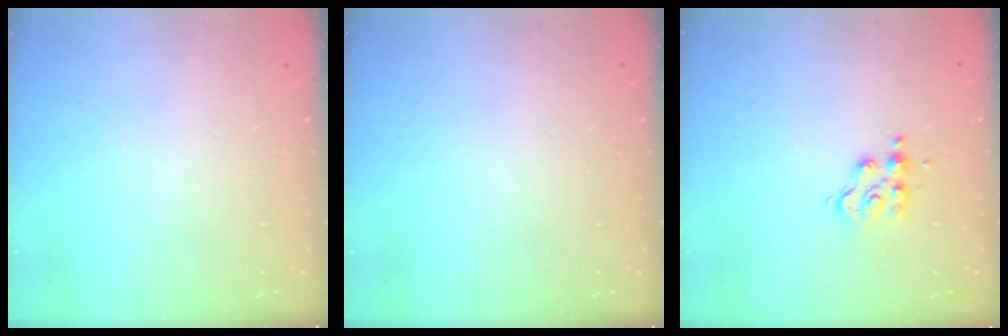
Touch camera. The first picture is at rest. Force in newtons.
{"total": 0.0}
{"total": 8.9, "press": 8.9, "slide": 0.7}